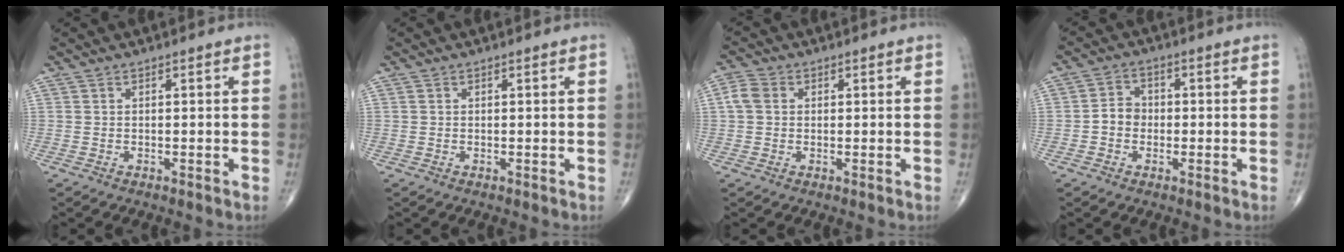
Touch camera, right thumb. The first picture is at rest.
{"total": 0.0}
{"total": 3.6, "force": [0.5, 3.0, 2.1], "torque": [-0.043, 0.011, 0.005]}
{"total": 4.1, "force": [-0.8, 3.5, 2.0], "torque": [-0.021, 0.016, -0.022]}